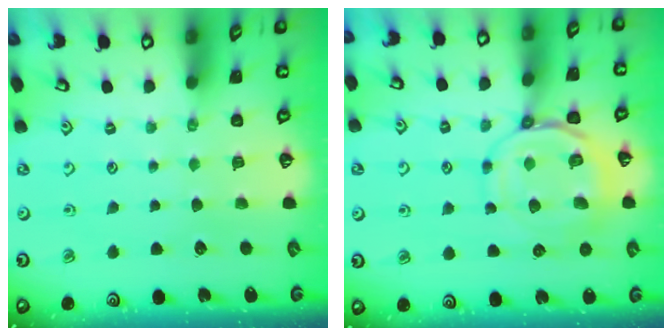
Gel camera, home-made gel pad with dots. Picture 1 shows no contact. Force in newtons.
{"total": 11.4, "press": 11.3, "slide": 1.1}